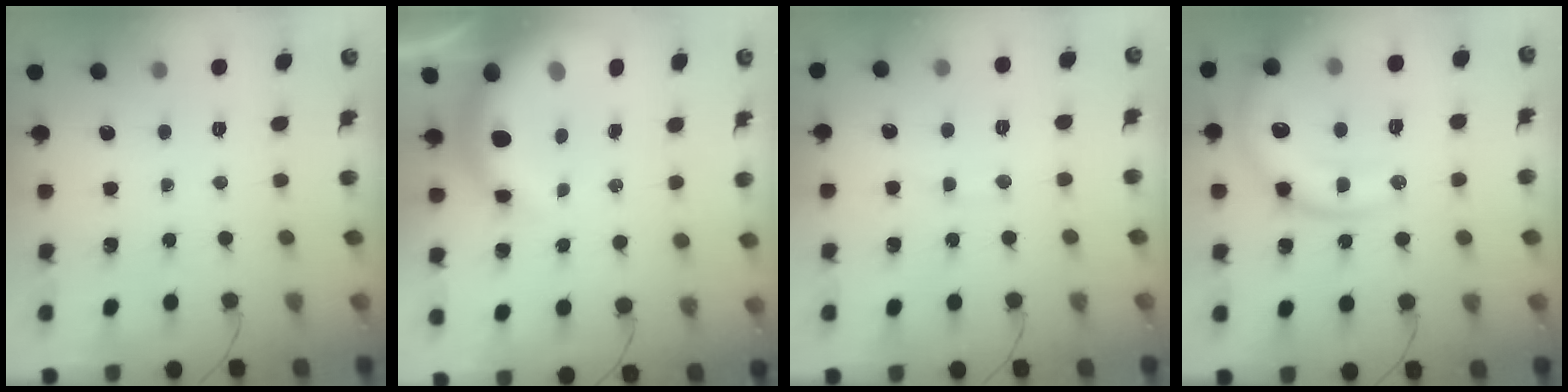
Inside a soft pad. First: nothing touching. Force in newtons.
{"total": 8.0, "press": 7.7, "slide": 1.9}
{"total": 5.9, "press": 5.7, "slide": 1.6}
{"total": 17.6, "press": 17.4, "slide": 2.3}